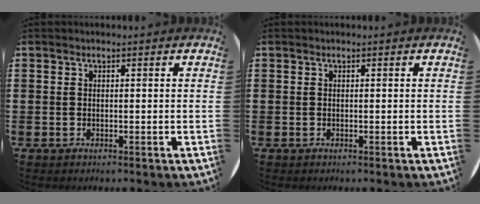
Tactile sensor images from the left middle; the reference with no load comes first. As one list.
[{"total": 0.0}]